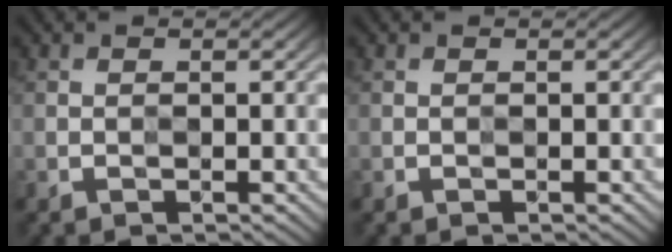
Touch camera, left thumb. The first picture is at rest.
{"total": 0.0}